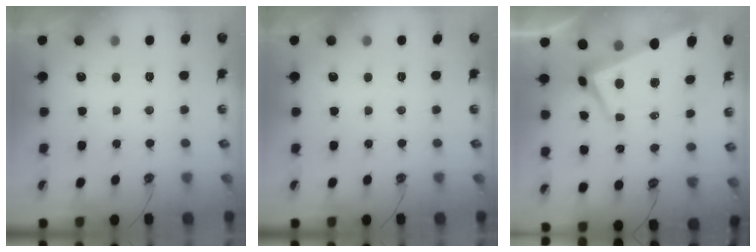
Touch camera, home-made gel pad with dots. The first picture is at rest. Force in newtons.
{"total": 0.0}
{"total": 1.6, "press": 0.9, "slide": 1.3}